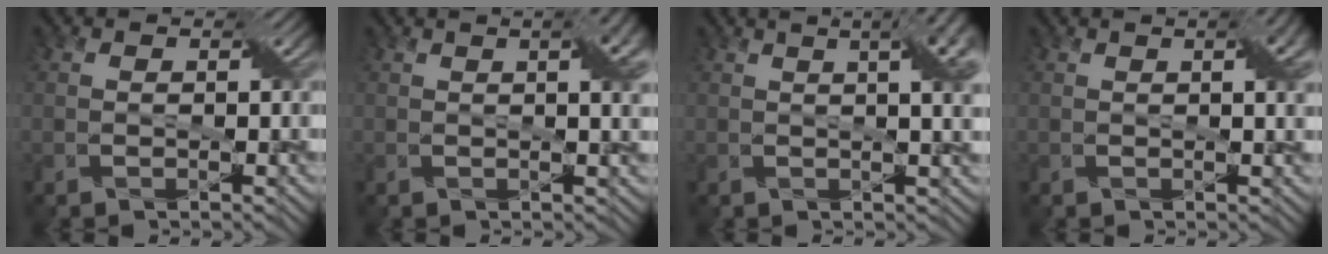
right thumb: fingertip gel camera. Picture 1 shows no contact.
{"total": 5.5, "force": [1.7, 1.6, 5.0], "torque": [-0.057, 0.016, 0.018]}
{"total": 8.4, "force": [2.9, 2.8, 7.4], "torque": [-0.068, 0.033, 0.021]}
{"total": 4.0, "force": [1.3, 1.0, 3.6], "torque": [-0.050, 0.011, 0.015]}